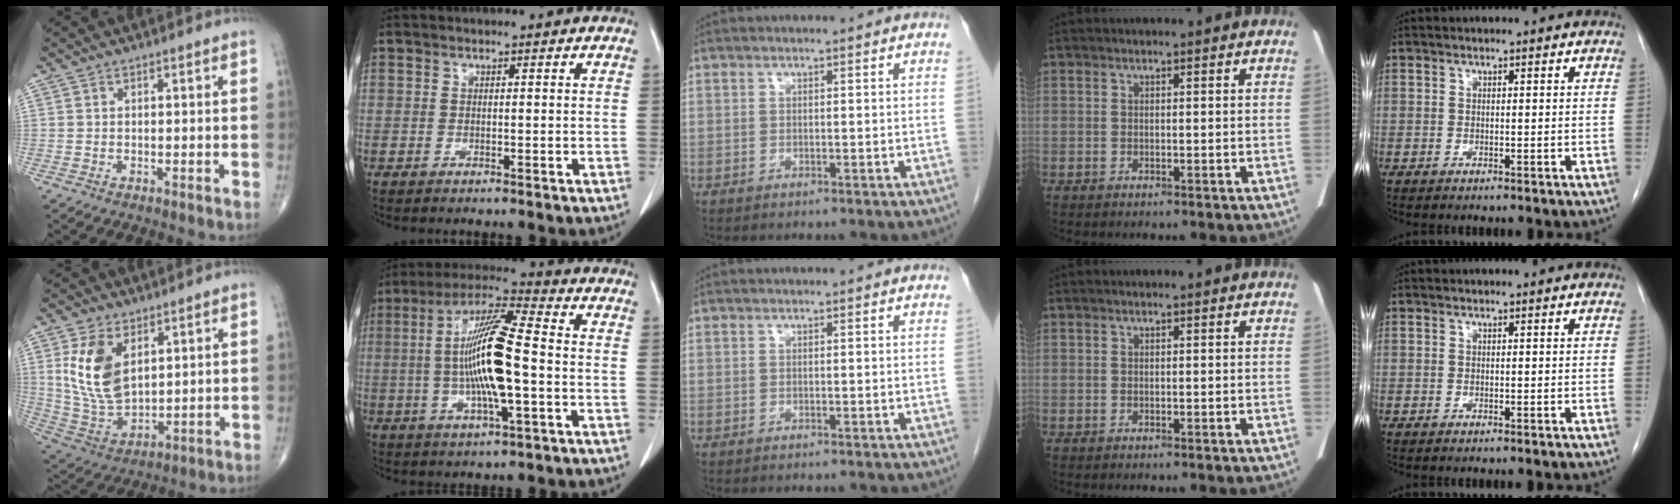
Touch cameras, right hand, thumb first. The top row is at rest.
{"thumb": {"total": 13.5, "force": [4.5, 7.9, 10.0], "torque": [-0.184, -0.022, 0.103]}, "index": {"total": 14.5, "force": [-1.2, 1.6, 14.4], "torque": [-0.279, 0.004, -0.026]}}